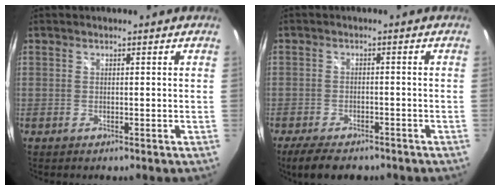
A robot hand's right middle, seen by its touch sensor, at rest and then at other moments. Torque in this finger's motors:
{"motor_torque": [0.46, -0.63, 0.02, 0.03]}